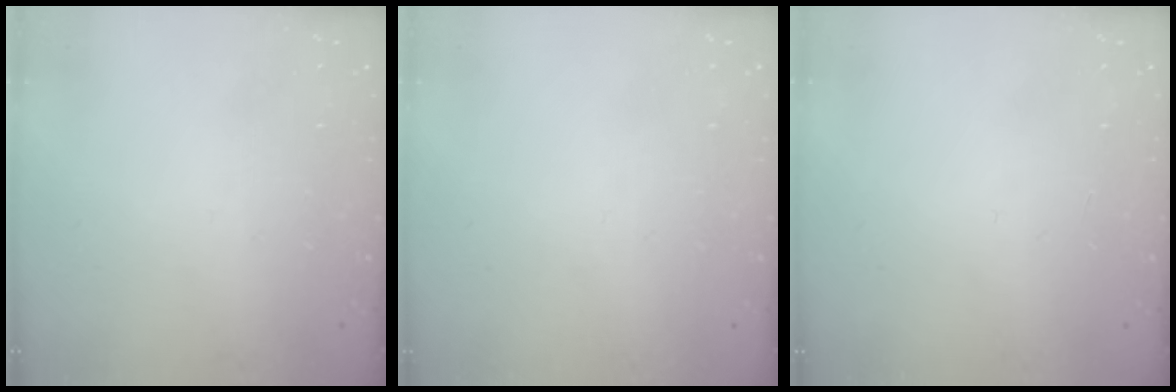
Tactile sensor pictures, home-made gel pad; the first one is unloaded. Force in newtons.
{"total": 0.0}
{"total": 0.0}